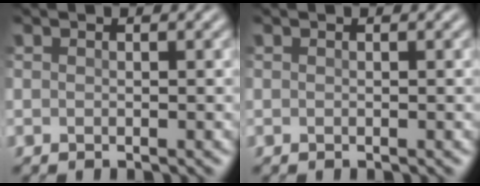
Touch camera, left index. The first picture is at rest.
{"total": 0.0}